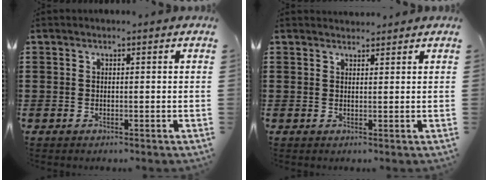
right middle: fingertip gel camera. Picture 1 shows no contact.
{"total": 1.5, "force": [1.5, 0.3, -0.1], "torque": [-0.001, 0.003, 0.029]}